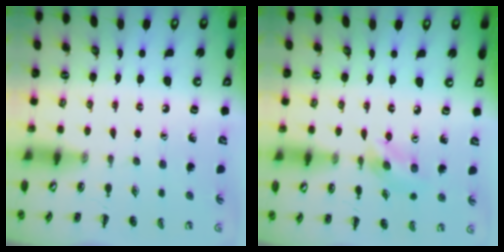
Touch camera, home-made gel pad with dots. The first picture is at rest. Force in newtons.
{"total": 4.1, "press": 4.0, "slide": 0.6}